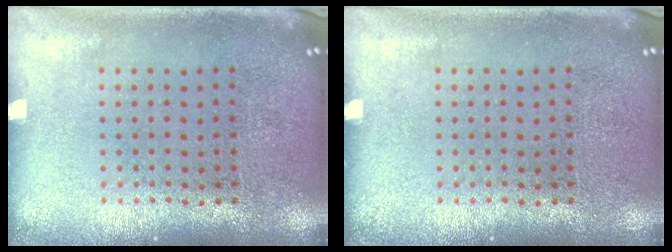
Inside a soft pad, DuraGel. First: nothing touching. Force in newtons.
{"total": 0.0}